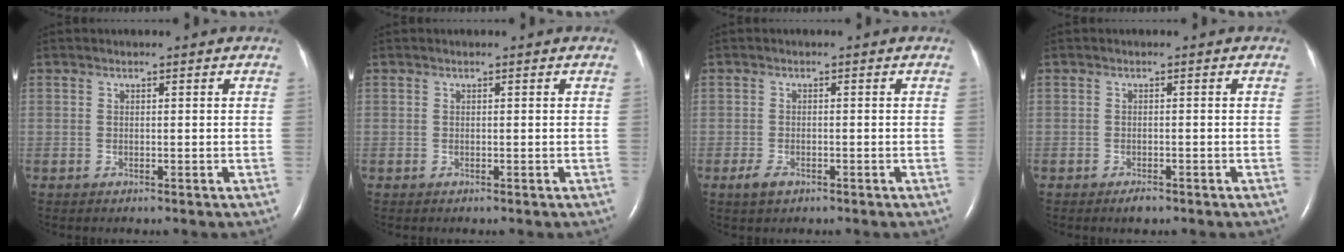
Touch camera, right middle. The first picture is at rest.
{"total": 0.0}
{"total": 2.1, "force": [-1.2, 1.0, 1.3], "torque": [-0.034, -0.002, -0.019]}
{"total": 1.4, "force": [-1.0, 0.5, 0.8], "torque": [-0.017, -0.001, -0.014]}